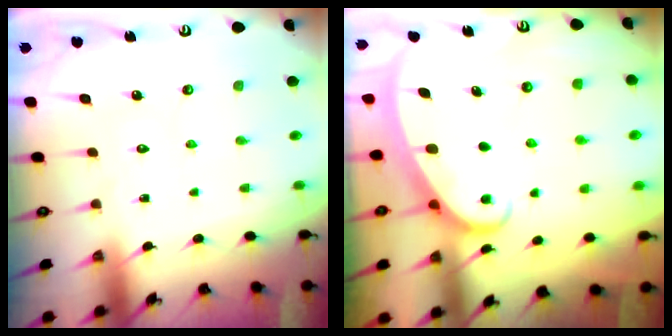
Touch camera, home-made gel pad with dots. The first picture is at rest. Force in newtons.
{"total": 2.4, "press": 2.4, "slide": 0.4}